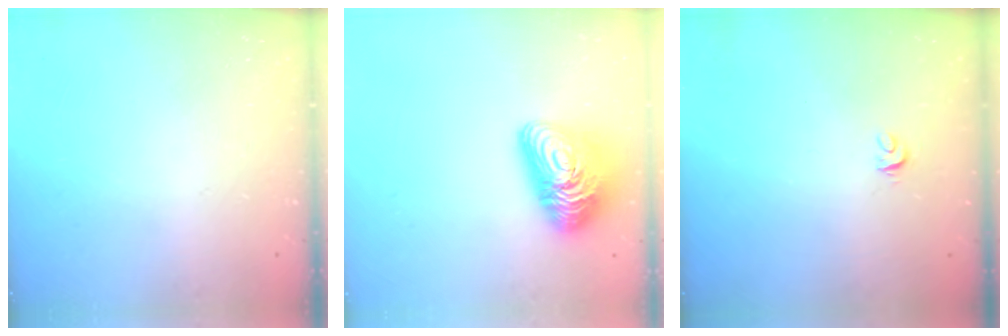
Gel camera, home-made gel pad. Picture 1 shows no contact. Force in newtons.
{"total": 16.7, "press": 16.6, "slide": 1.1}
{"total": 3.9, "press": 3.9, "slide": 0.2}